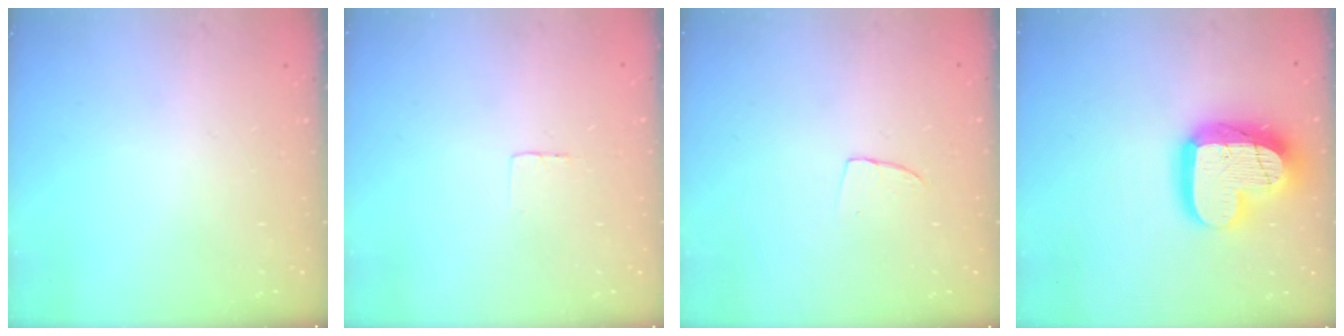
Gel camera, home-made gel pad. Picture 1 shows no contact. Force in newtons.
{"total": 2.3, "press": 2.3, "slide": 0.1}
{"total": 2.9, "press": 2.9, "slide": 0.2}
{"total": 19.8, "press": 19.8, "slide": 1.5}